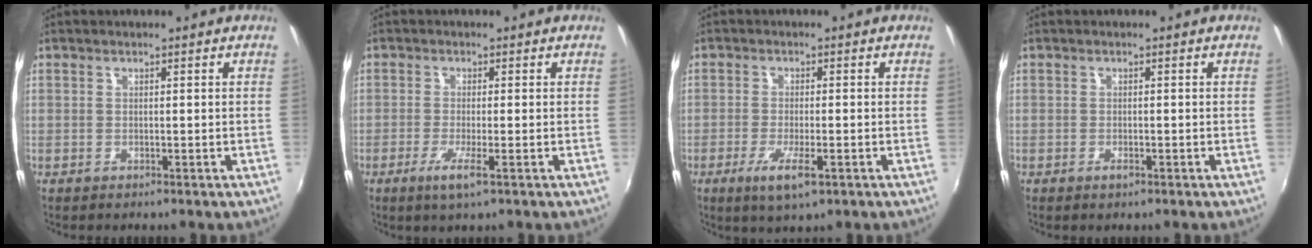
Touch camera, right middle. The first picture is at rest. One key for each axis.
{"total": 3.8, "fx": -1.8, "fy": -0.2, "fz": 3.3, "tx": -0.073, "ty": -0.012, "tz": -0.037}
{"total": 6.0, "fx": -3.0, "fy": 1.2, "fz": 5.1, "tx": -0.108, "ty": -0.017, "tz": -0.052}
{"total": 1.1, "fx": -0.7, "fy": 0.4, "fz": 0.7, "tx": -0.013, "ty": -0.002, "tz": -0.012}